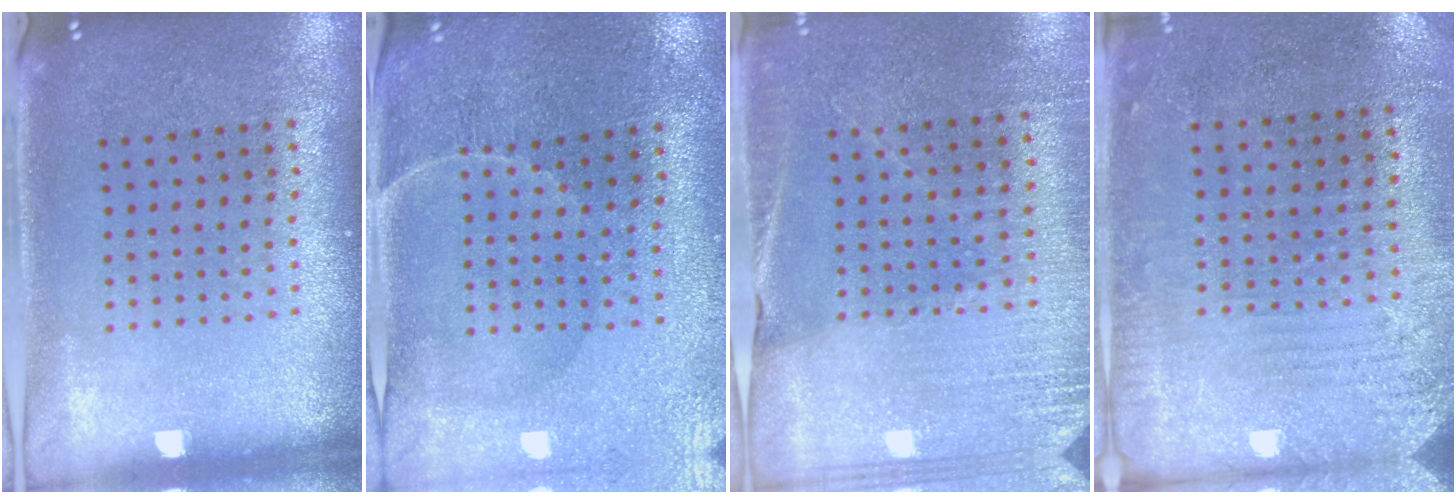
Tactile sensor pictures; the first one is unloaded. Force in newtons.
{"total": 0.7, "press": 0.6, "slide": 0.4}
{"total": 2.7, "press": 2.6, "slide": 0.3}
{"total": 2.8, "press": 2.4, "slide": 1.5}